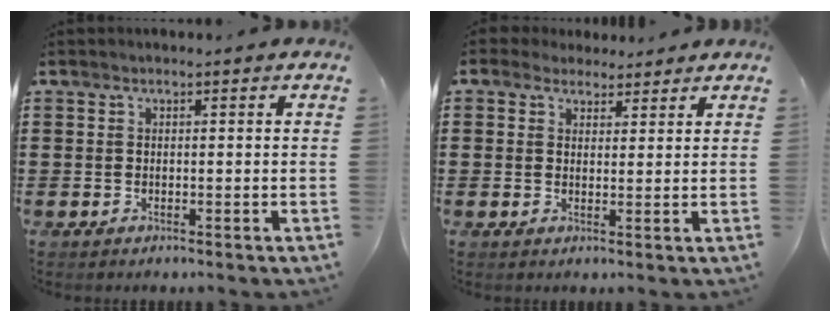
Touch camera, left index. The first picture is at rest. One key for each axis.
{"total": 2.6, "fx": 2.1, "fy": 1.5, "fz": 0.1, "tx": -0.010, "ty": 0.007, "tz": 0.041}